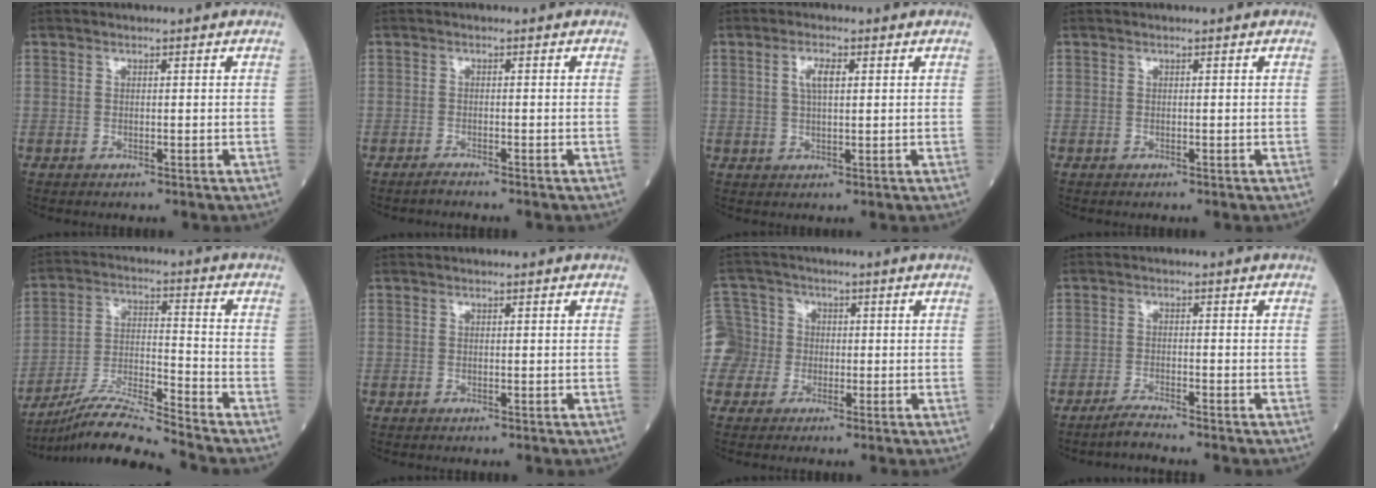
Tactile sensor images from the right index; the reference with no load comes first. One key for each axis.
{"total": 1.3, "fx": -1.3, "fy": -0.2, "fz": 0.3, "tx": -0.012, "ty": 0.000, "tz": -0.021}
{"total": 3.2, "fx": 1.1, "fy": 1.0, "fz": 2.9, "tx": -0.061, "ty": 0.004, "tz": 0.022}
{"total": 0.0}
{"total": 11.2, "fx": -10.2, "fy": -1.7, "fz": 4.4, "tx": -0.083, "ty": -0.007, "tz": -0.187}
{"total": 0.0}
{"total": 7.0, "fx": -1.6, "fy": 6.8, "fz": 0.1, "tx": -0.012, "ty": 0.031, "tz": -0.029}
{"total": 2.6, "fx": -2.5, "fy": -0.6, "fz": 0.6, "tx": -0.021, "ty": -0.009, "tz": -0.049}